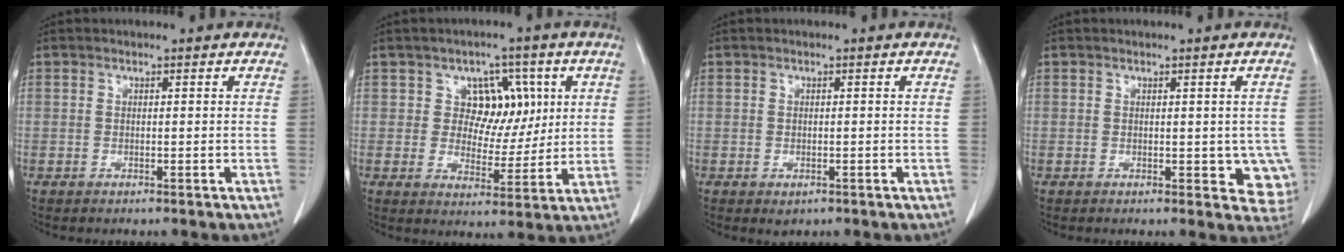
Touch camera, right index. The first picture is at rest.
{"total": 7.1, "force": [2.1, 5.6, 3.8], "torque": [-0.040, 0.016, 0.038]}
{"total": 1.8, "force": [-0.9, 1.1, 1.1], "torque": [-0.013, -0.002, -0.001]}
{"total": 5.4, "force": [-0.8, 3.1, 4.4], "torque": [-0.025, -0.004, -0.008]}